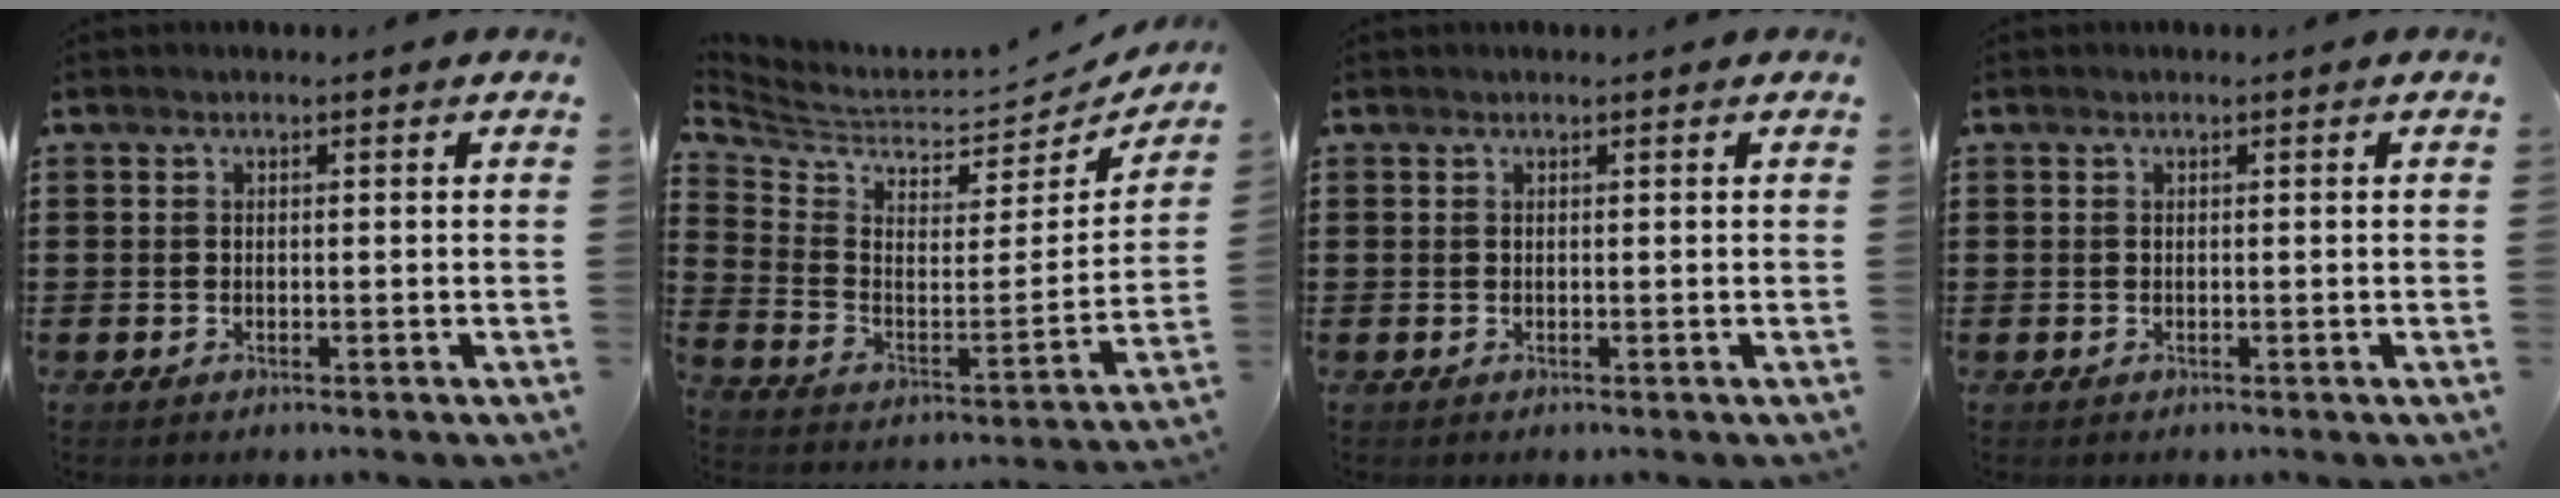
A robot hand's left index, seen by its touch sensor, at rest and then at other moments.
{"total": 3.7, "force": [3.3, 1.4, 1.0], "torque": [-0.046, -0.048, 0.054]}
{"total": 0.0}
{"total": 0.0}